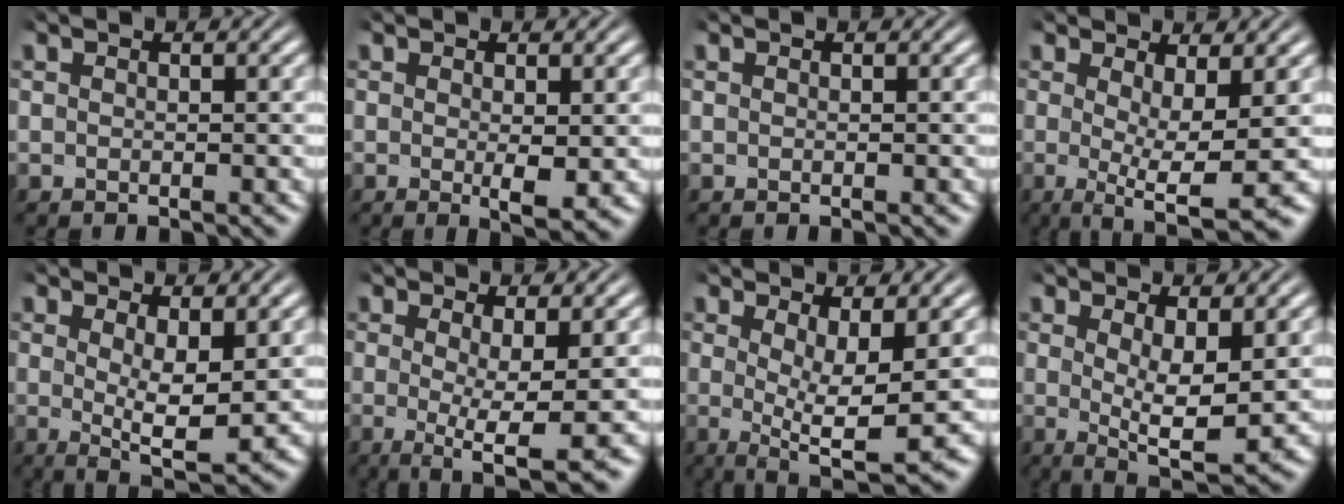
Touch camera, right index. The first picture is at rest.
{"total": 2.5, "force": [-0.1, 0.7, 2.4], "torque": [-0.040, -0.012, 0.000]}
{"total": 0.0}
{"total": 5.9, "force": [-2.6, 2.0, 5.0], "torque": [-0.085, -0.034, -0.029]}
{"total": 5.6, "force": [-0.4, 2.5, 5.0], "torque": [-0.078, -0.024, -0.002]}
{"total": 6.5, "force": [-3.1, 2.2, 5.3], "torque": [-0.093, -0.035, -0.037]}
{"total": 6.5, "force": [-1.0, 2.5, 5.9], "torque": [-0.093, -0.032, -0.005]}
{"total": 6.0, "force": [-0.8, 2.8, 5.2], "torque": [-0.086, -0.031, -0.005]}